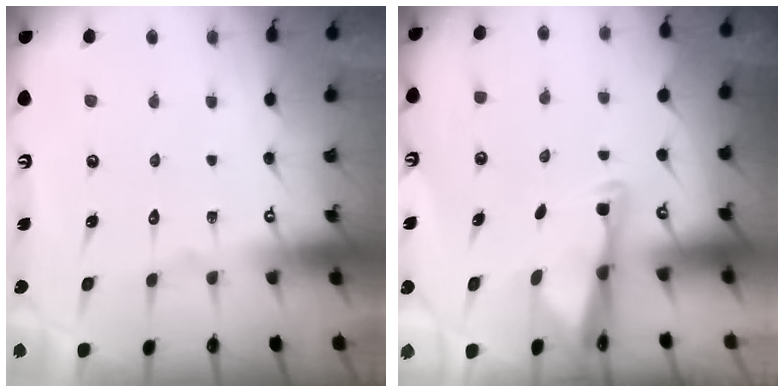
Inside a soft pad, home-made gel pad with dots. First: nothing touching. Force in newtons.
{"total": 2.6, "press": 2.5, "slide": 0.4}